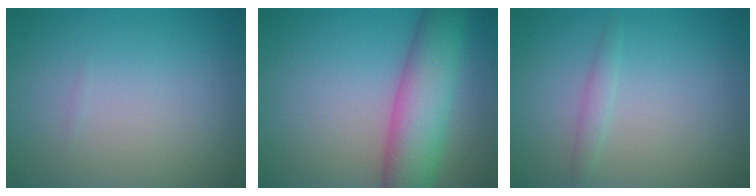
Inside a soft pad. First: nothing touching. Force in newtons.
{"total": 7.5, "press": 7.5, "slide": 0.2}
{"total": 1.2, "press": 1.2, "slide": 0.1}